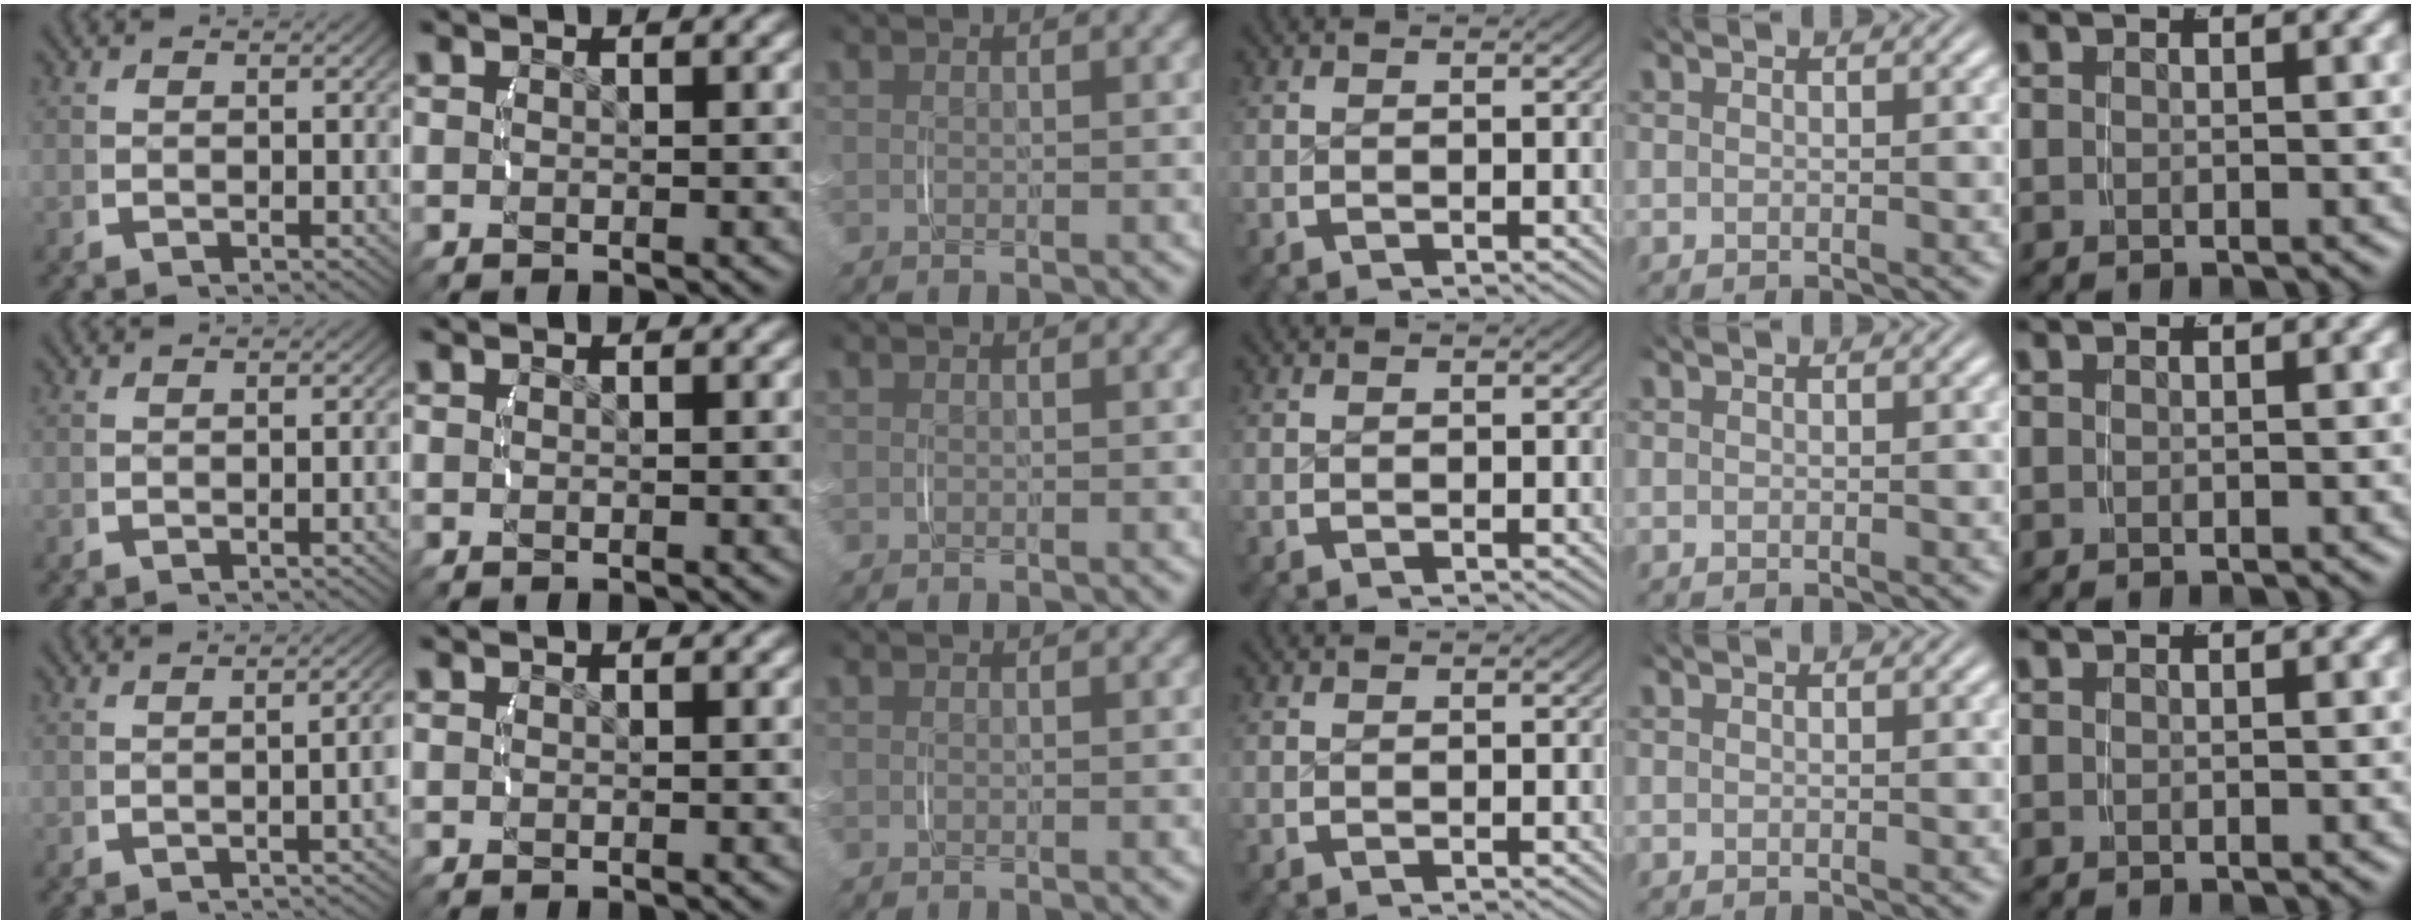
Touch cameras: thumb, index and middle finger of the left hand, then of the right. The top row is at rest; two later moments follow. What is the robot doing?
{"motion": "lift_and_place", "object": "dispenser bottle"}